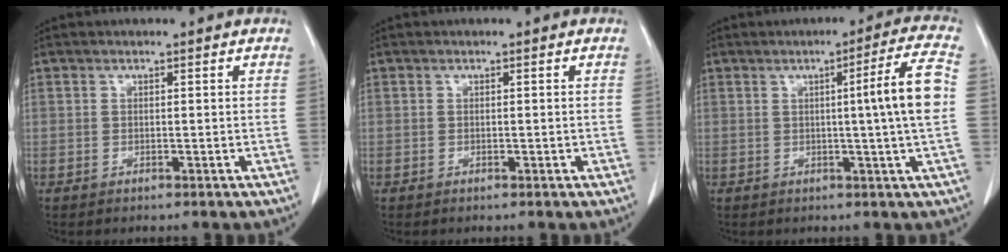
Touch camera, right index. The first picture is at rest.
{"total": 0.5, "force": [-0.1, 0.3, 0.4], "torque": [-0.006, 0.004, 0.001]}
{"total": 8.4, "force": [0.2, -1.8, 8.2], "torque": [-0.119, -0.001, 0.005]}